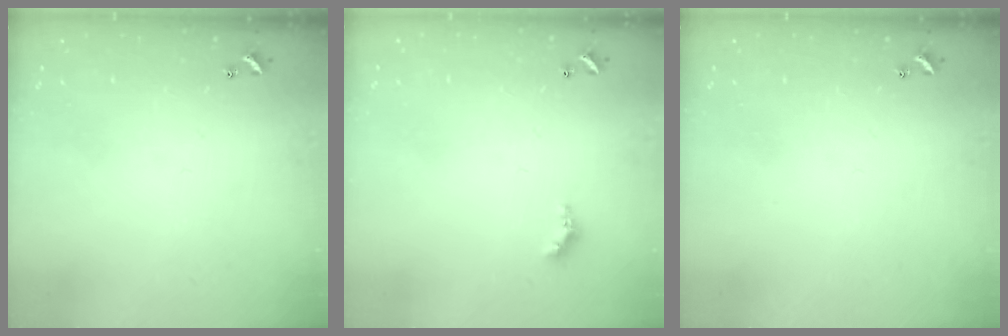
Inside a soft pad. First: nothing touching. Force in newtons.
{"total": 2.8, "press": 2.7, "slide": 0.6}
{"total": 0.0}